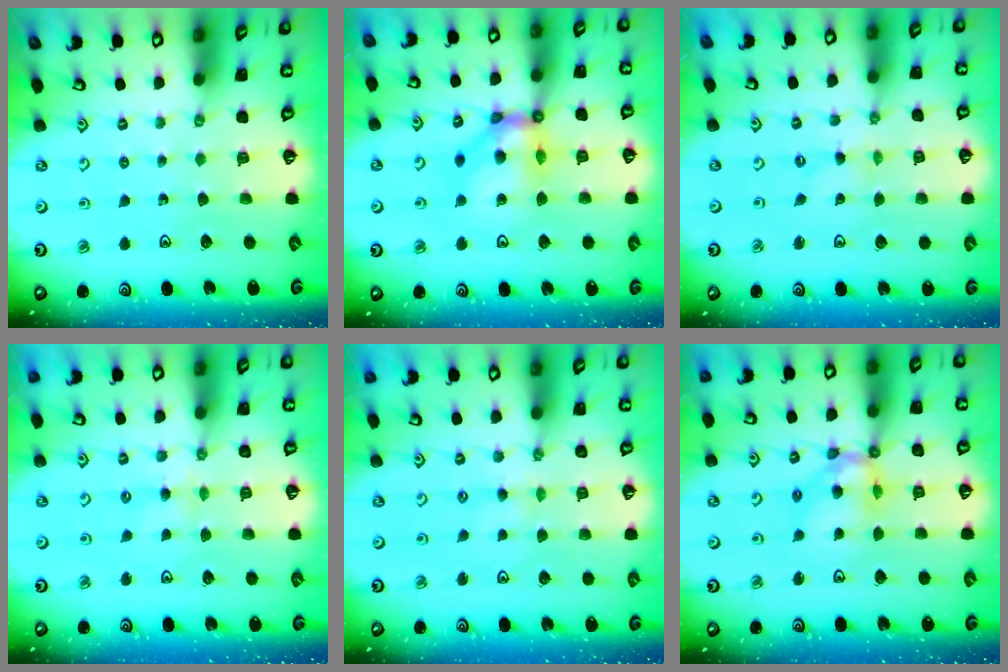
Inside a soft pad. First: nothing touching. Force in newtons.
{"total": 10.4, "press": 10.3, "slide": 1.4}
{"total": 0.0}
{"total": 2.8, "press": 2.8, "slide": 0.3}
{"total": 2.2, "press": 2.2, "slide": 0.3}
{"total": 10.7, "press": 10.6, "slide": 1.2}